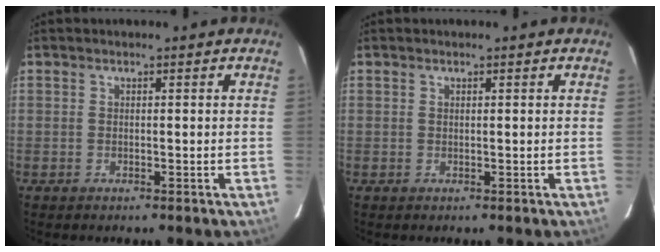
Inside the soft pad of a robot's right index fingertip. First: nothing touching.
{"total": 0.0}